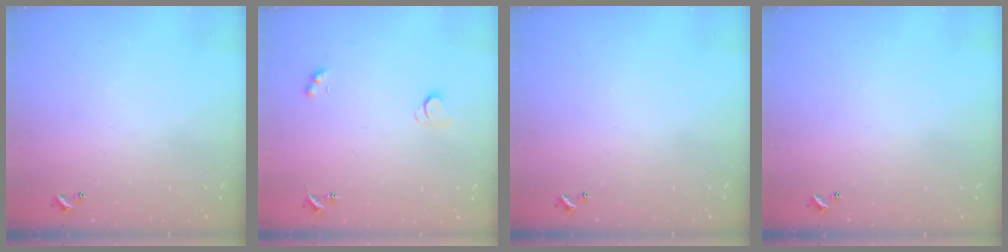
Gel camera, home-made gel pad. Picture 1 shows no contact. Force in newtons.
{"total": 2.0, "press": 1.9, "slide": 0.5}
{"total": 0.0}
{"total": 0.0}